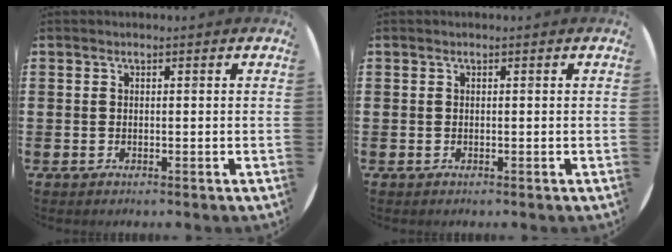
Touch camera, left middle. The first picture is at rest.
{"total": 0.0}